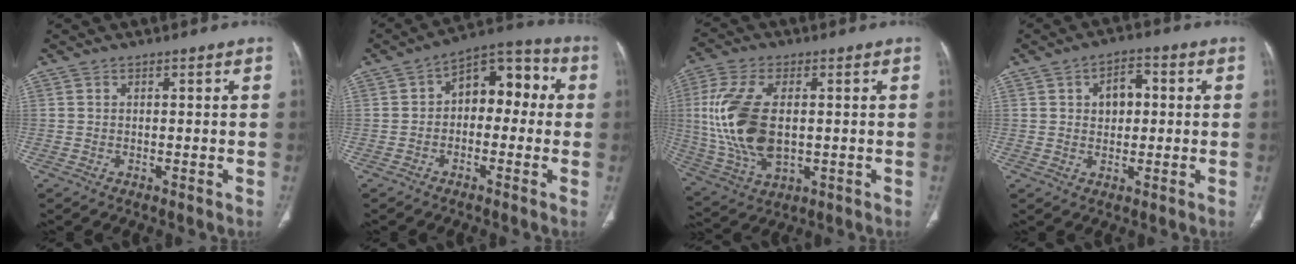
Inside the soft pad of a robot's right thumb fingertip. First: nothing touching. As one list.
[{"total": 10.7, "force": [0.6, 6.8, 8.2], "torque": [-0.071, 0.042, -0.007]}, {"total": 16.4, "force": [0.9, 8.9, 13.7], "torque": [-0.299, -0.009, 0.025]}, {"total": 6.0, "force": [1.1, 4.1, 4.3], "torque": [-0.044, 0.009, 0.013]}]